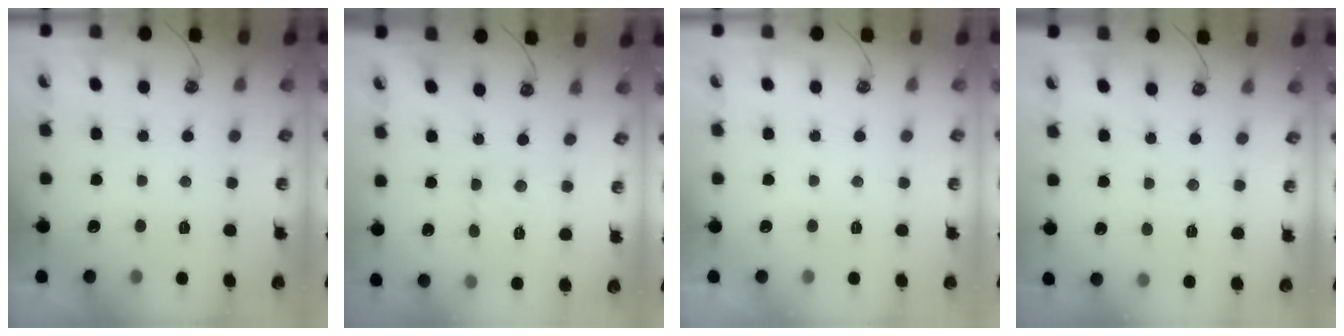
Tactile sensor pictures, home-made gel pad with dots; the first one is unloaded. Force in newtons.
{"total": 3.0, "press": 3.0, "slide": 0.3}
{"total": 0.0}
{"total": 2.7, "press": 2.7, "slide": 0.4}